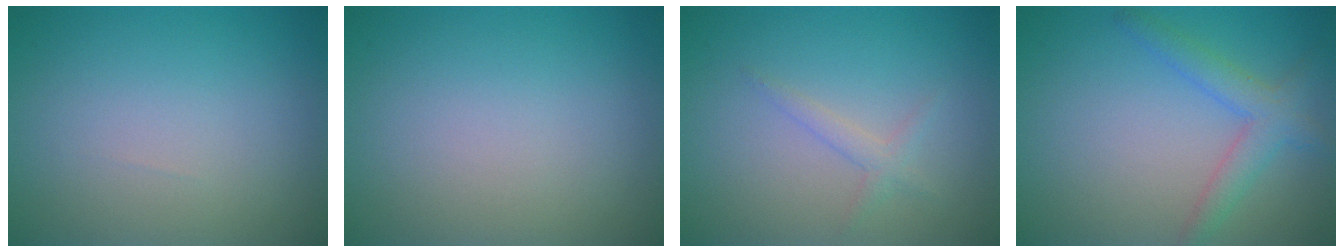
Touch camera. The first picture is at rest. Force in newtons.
{"total": 0.0}
{"total": 1.3, "press": 1.3, "slide": 0.1}
{"total": 3.1, "press": 3.1, "slide": 0.1}